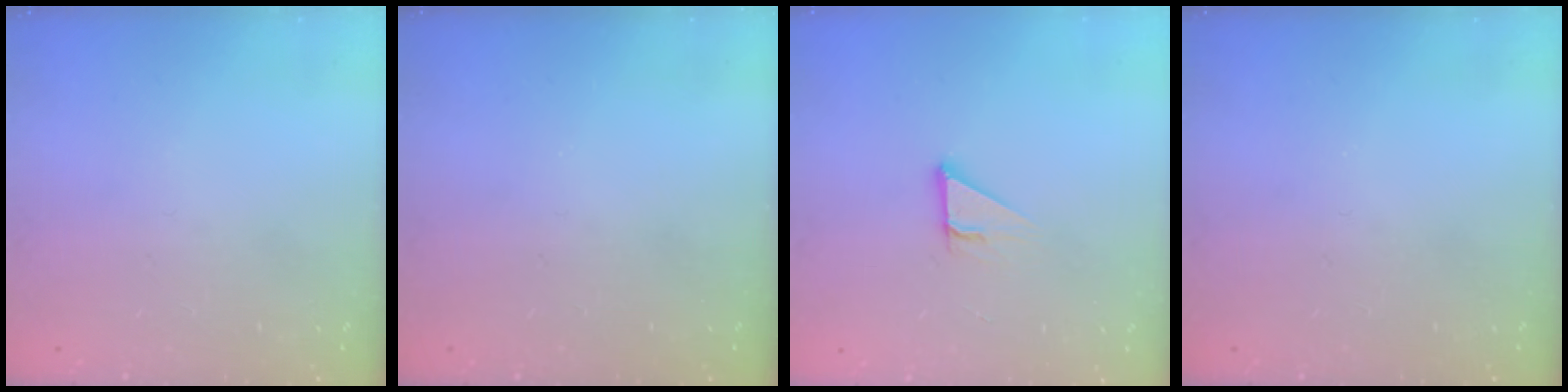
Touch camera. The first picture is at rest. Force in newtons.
{"total": 0.0}
{"total": 3.6, "press": 3.6, "slide": 0.1}
{"total": 0.0}